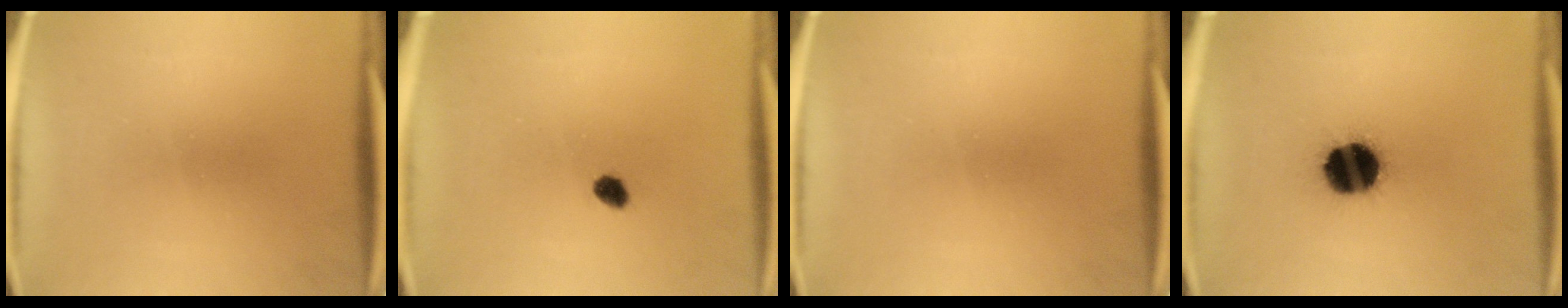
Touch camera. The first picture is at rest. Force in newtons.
{"total": 2.2}
{"total": 0.0}
{"total": 16.1}